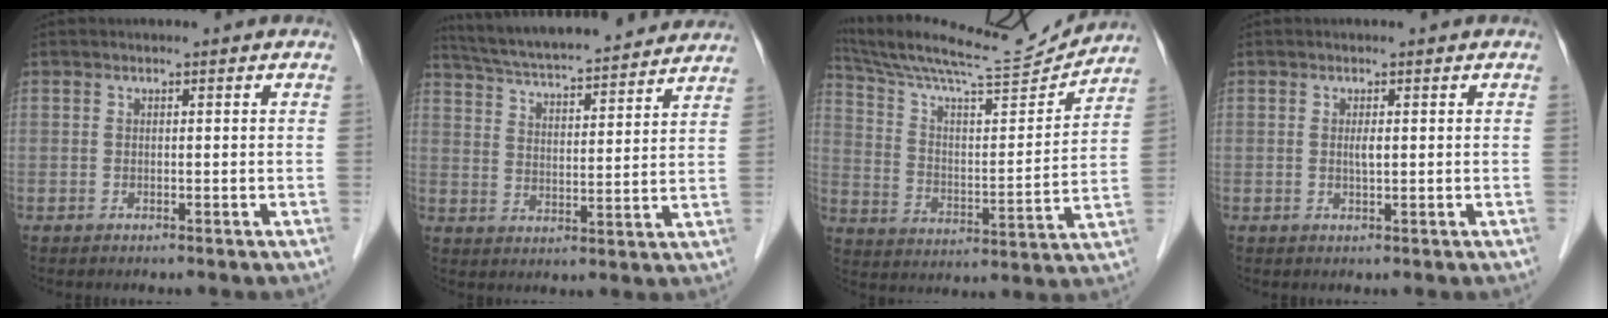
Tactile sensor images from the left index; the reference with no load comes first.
{"total": 22.2, "force": [20.2, 2.5, 8.9], "torque": [-0.148, 0.020, 0.287]}
{"total": 18.5, "force": [17.7, 0.2, 5.4], "torque": [-0.111, -0.026, 0.278]}
{"total": 1.1, "force": [0.2, 0.1, 1.1], "torque": [-0.025, -0.003, 0.003]}